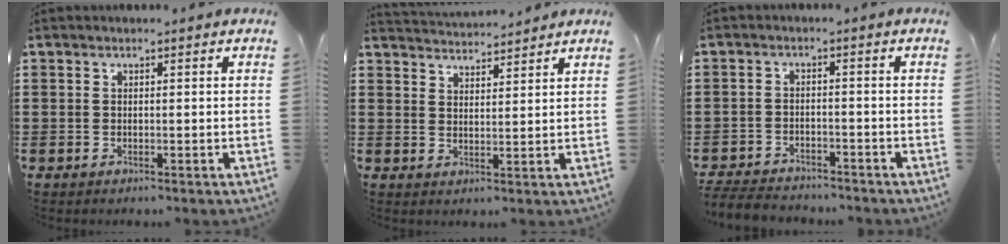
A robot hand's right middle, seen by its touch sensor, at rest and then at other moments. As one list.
[{"total": 3.2, "force": [3.2, 0.0, -0.2], "torque": [-0.007, -0.013, 0.059]}, {"total": 3.8, "force": [-3.7, 0.8, 0.1], "torque": [-0.013, 0.000, -0.081]}]